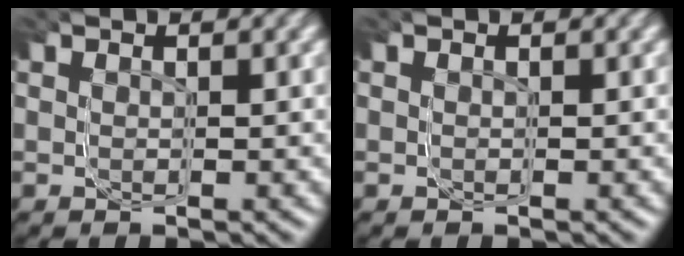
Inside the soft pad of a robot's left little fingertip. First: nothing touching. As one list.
[{"total": 0.0}]